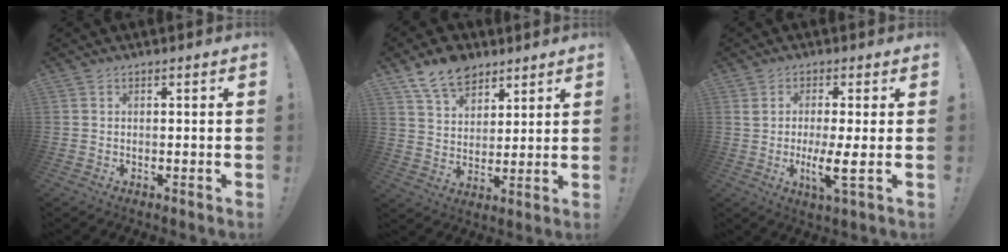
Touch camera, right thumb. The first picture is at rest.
{"total": 11.5, "force": [8.3, 7.0, 3.9], "torque": [-0.061, -0.049, 0.159]}
{"total": 7.7, "force": [-1.1, 0.3, 7.6], "torque": [-0.142, -0.018, -0.023]}